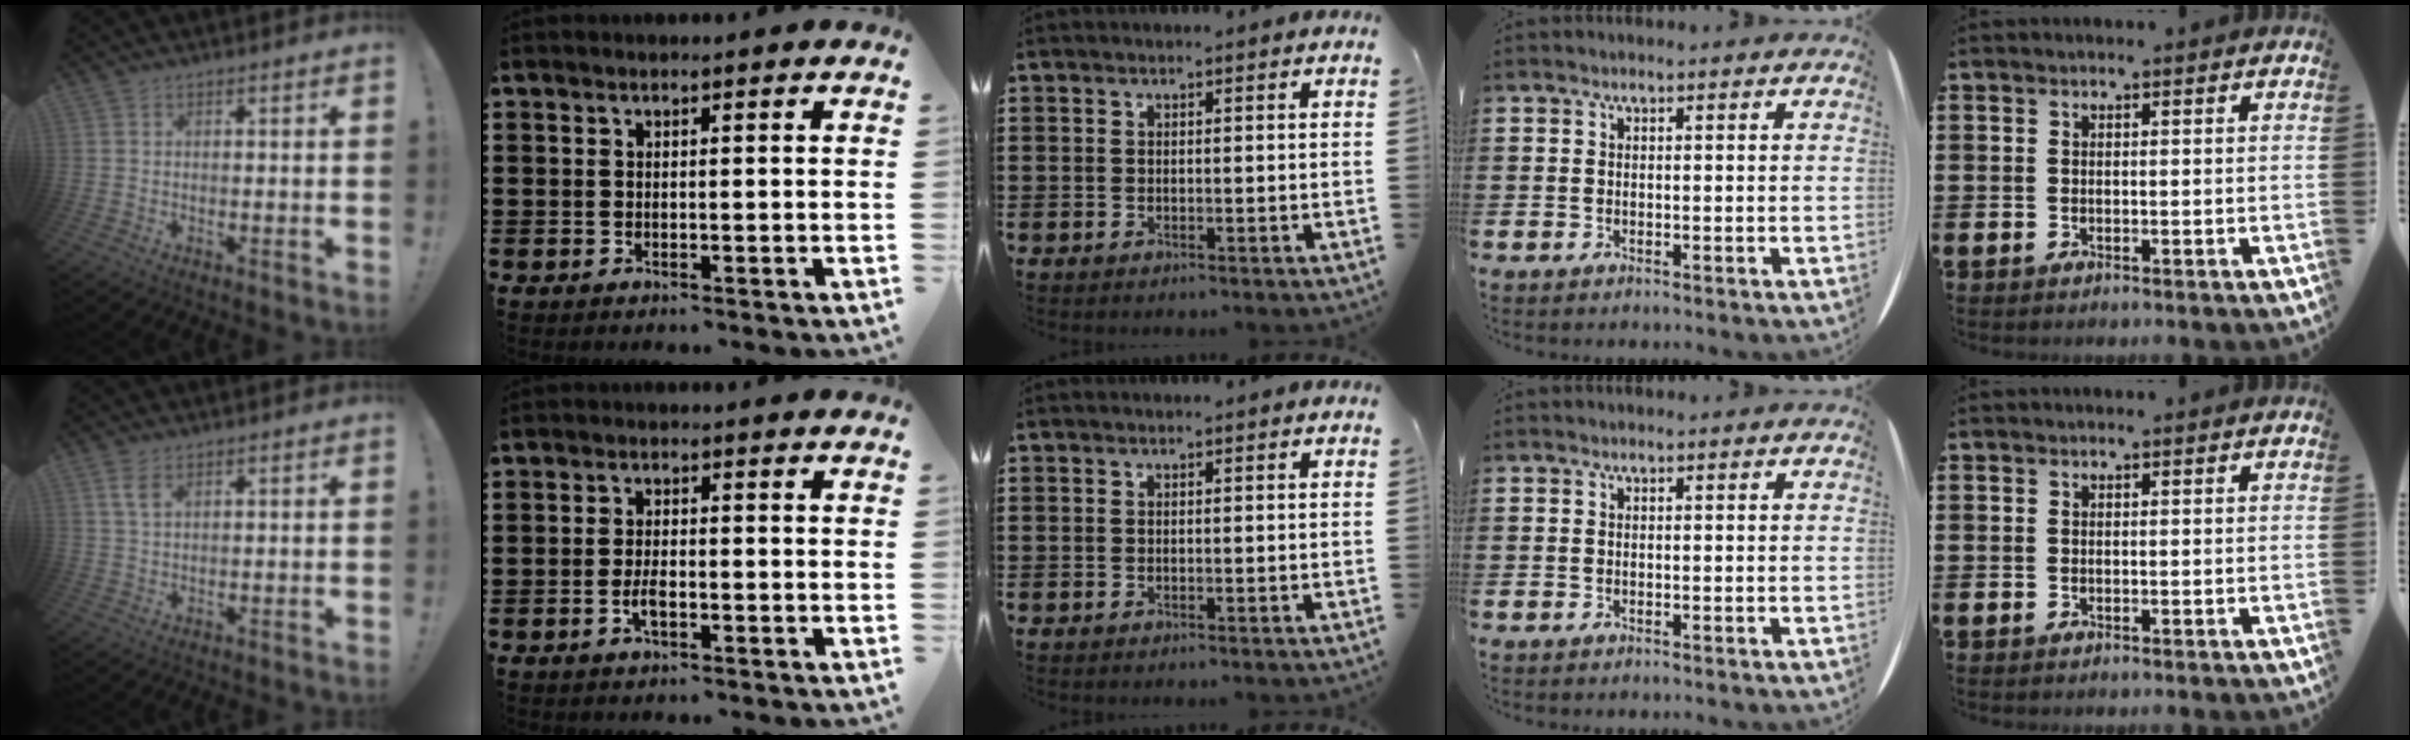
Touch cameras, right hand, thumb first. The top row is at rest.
{"thumb": {"total": 3.5, "force": [1.7, 1.5, 2.7], "torque": [-0.057, 0.001, 0.031]}, "index": {"total": 2.8, "force": [-1.0, 1.0, 2.4], "torque": [-0.052, -0.002, -0.020]}}